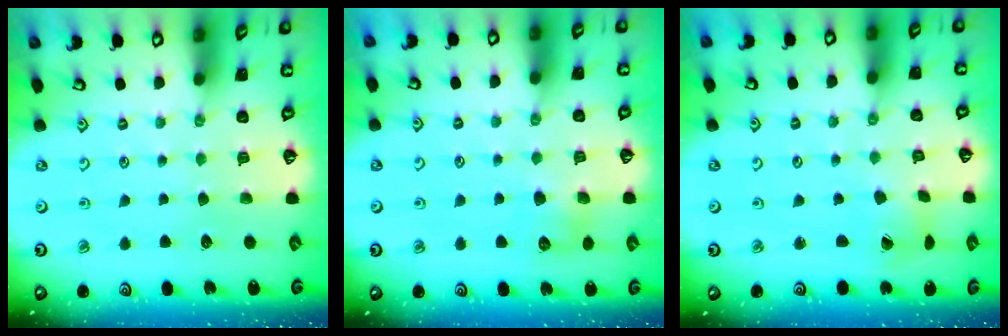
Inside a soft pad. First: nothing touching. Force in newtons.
{"total": 7.1, "press": 7.0, "slide": 0.6}
{"total": 2.9, "press": 2.9, "slide": 0.4}